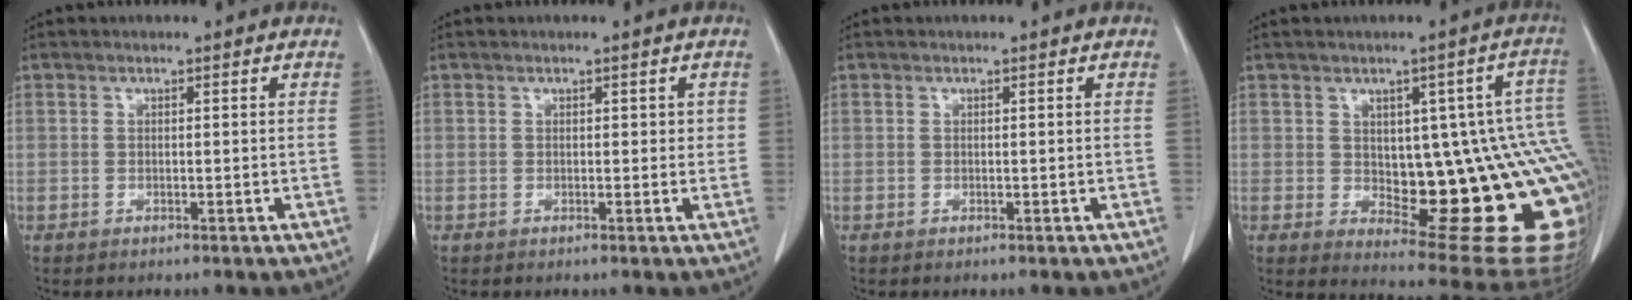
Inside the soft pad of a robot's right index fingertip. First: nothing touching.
{"total": 1.3, "force": [0.4, 0.9, 0.9], "torque": [-0.008, 0.006, 0.005]}
{"total": 0.0}
{"total": 21.0, "force": [-2.1, 7.6, 19.5], "torque": [-0.141, 0.022, -0.003]}